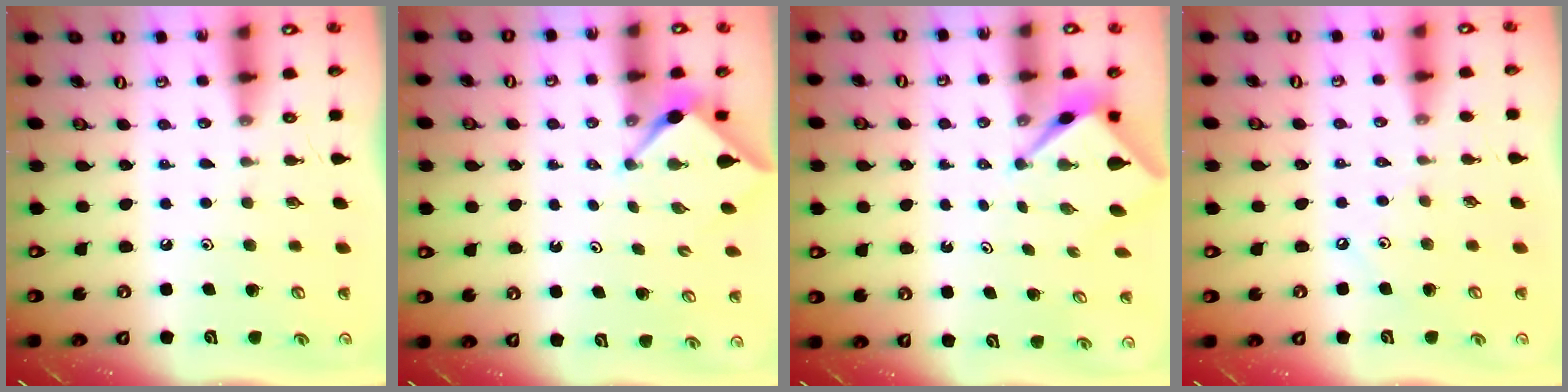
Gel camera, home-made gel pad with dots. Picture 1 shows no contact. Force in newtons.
{"total": 3.0, "press": 3.0, "slide": 0.4}
{"total": 2.7, "press": 2.7, "slide": 0.1}
{"total": 3.1, "press": 3.1, "slide": 0.5}